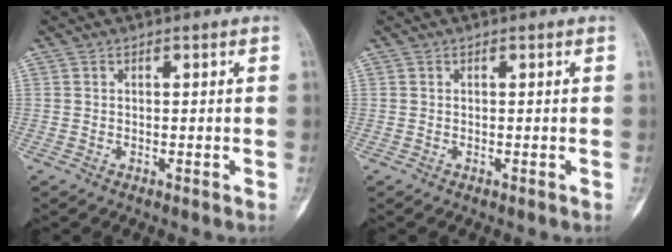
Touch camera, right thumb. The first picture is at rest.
{"total": 0.0}